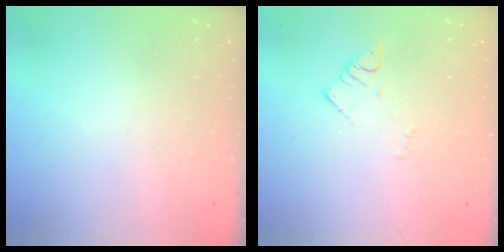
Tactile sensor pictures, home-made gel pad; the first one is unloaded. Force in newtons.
{"total": 2.7, "press": 2.7, "slide": 0.4}